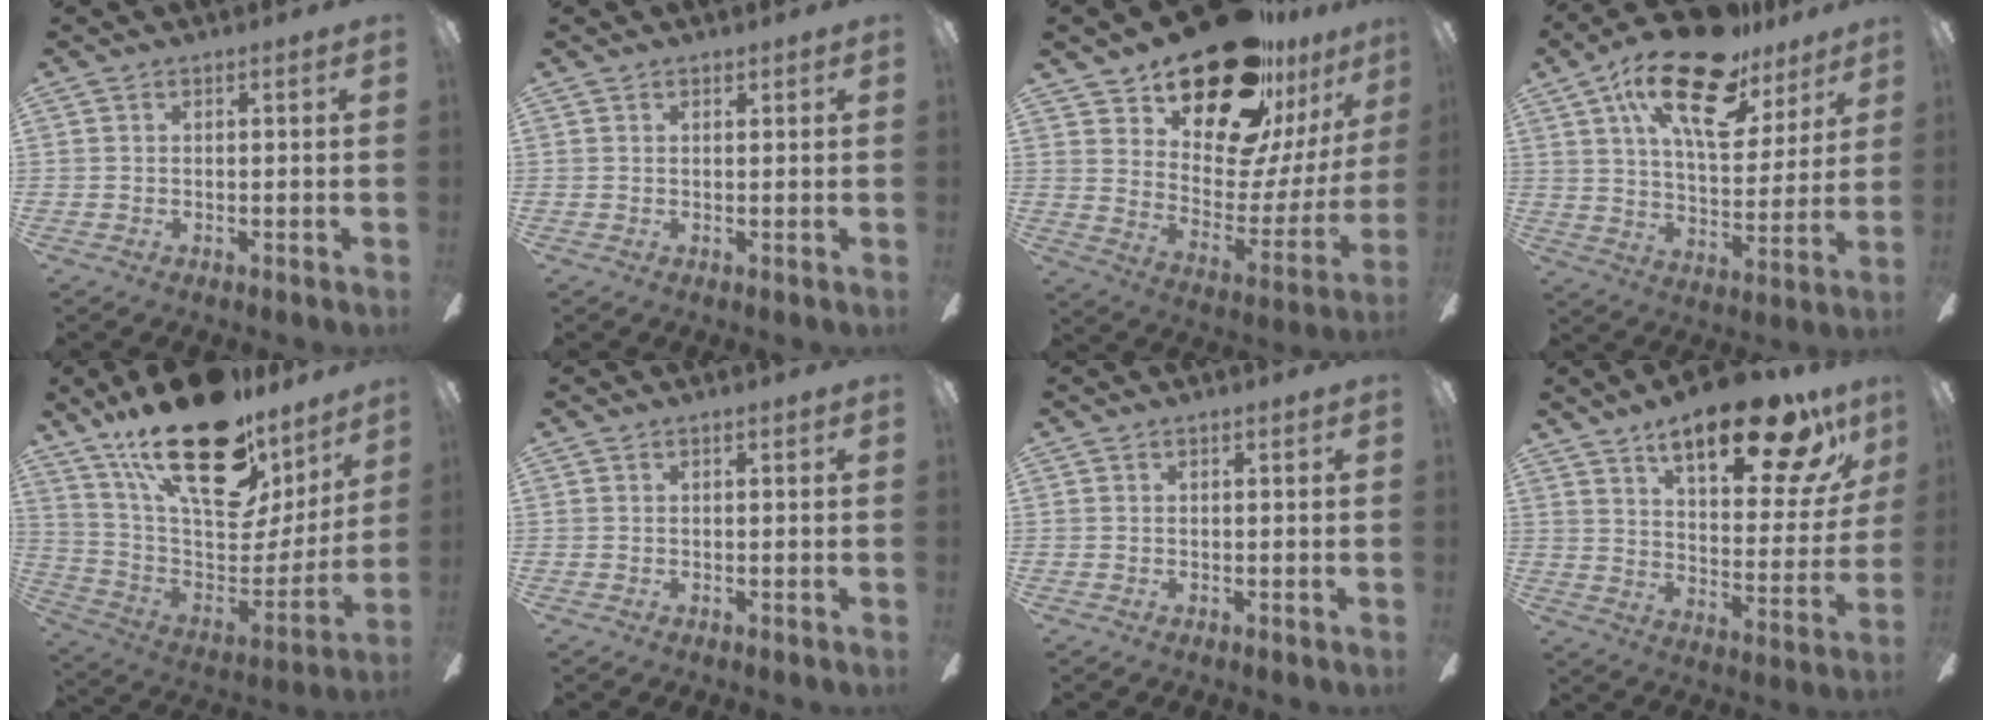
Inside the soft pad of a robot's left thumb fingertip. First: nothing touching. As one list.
[{"total": 0.8, "force": [0.6, 0.4, 0.2], "torque": [0.003, -0.002, 0.010]}, {"total": 25.1, "force": [19.2, 10.8, 12.1], "torque": [-0.176, -0.130, 0.332]}, {"total": 23.5, "force": [14.1, 10.0, 16.0], "torque": [-0.258, -0.066, 0.239]}, {"total": 28.6, "force": [17.9, 12.4, 18.6], "torque": [-0.300, -0.114, 0.312]}, {"total": 0.0}, {"total": 0.0}, {"total": 21.3, "force": [14.2, 7.4, 14.0], "torque": [-0.199, -0.080, 0.225]}]